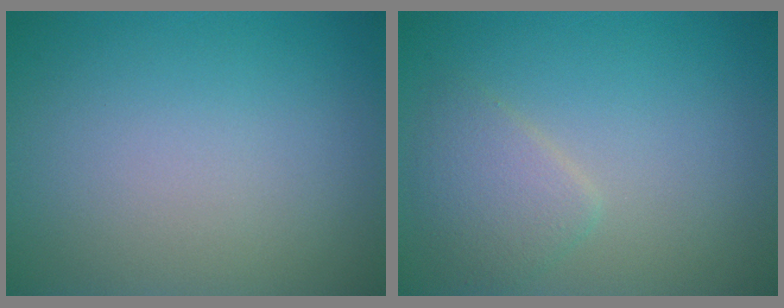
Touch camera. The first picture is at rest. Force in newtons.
{"total": 2.4, "press": 2.4, "slide": 0.1}